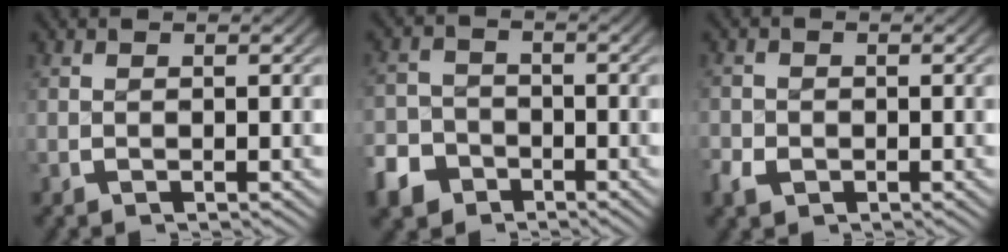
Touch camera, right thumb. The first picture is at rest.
{"total": 6.2, "force": [-4.2, 4.5, 0.8], "torque": [-0.014, -0.027, -0.074]}
{"total": 1.8, "force": [-1.1, 1.3, 0.0], "torque": [-0.001, -0.010, -0.022]}